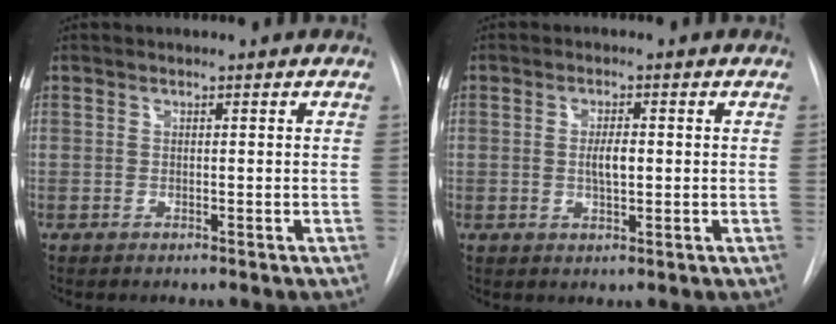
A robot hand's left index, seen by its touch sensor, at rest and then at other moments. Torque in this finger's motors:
{"motor_torque": [0.61, -0.08, 0.09, 0.03]}